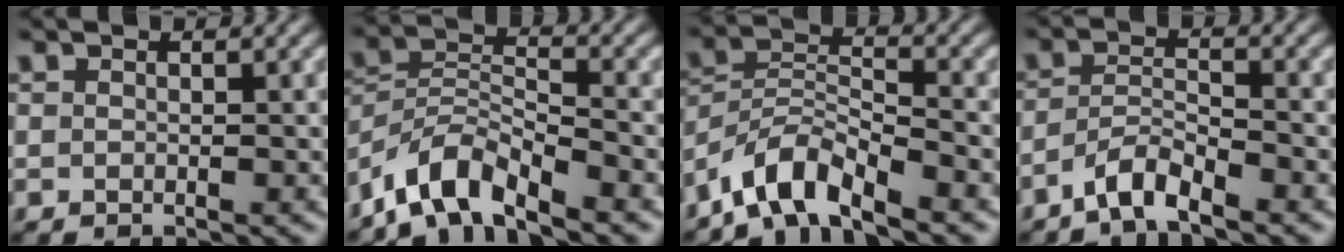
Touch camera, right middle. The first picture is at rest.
{"total": 6.2, "force": [-5.0, 1.8, 3.2], "torque": [-0.053, 0.001, -0.102]}
{"total": 5.6, "force": [-4.5, 1.5, 2.9], "torque": [-0.049, 0.002, -0.094]}
{"total": 3.3, "force": [-2.6, 0.6, 1.9], "torque": [-0.035, 0.007, -0.057]}